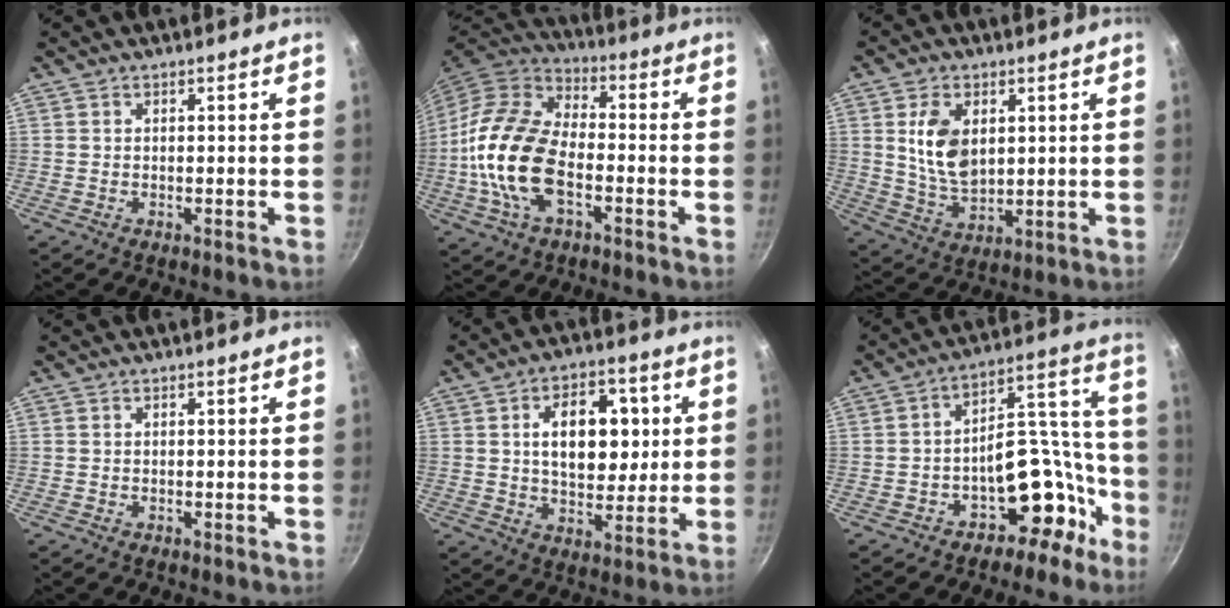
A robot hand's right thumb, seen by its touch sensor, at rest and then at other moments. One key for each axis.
{"total": 19.0, "fx": -4.3, "fy": 10.9, "fz": 15.0, "tx": -0.299, "ty": 0.025, "tz": -0.083}
{"total": 10.0, "fx": 2.5, "fy": 6.1, "fz": 7.5, "tx": -0.123, "ty": -0.019, "tz": 0.058}
{"total": 0.0}
{"total": 13.8, "fx": 2.6, "fy": 8.4, "fz": 10.6, "tx": -0.116, "ty": -0.001, "tz": 0.040}
{"total": 15.1, "fx": -7.4, "fy": 8.3, "fz": 10.3, "tx": -0.089, "ty": 0.110, "tz": -0.111}